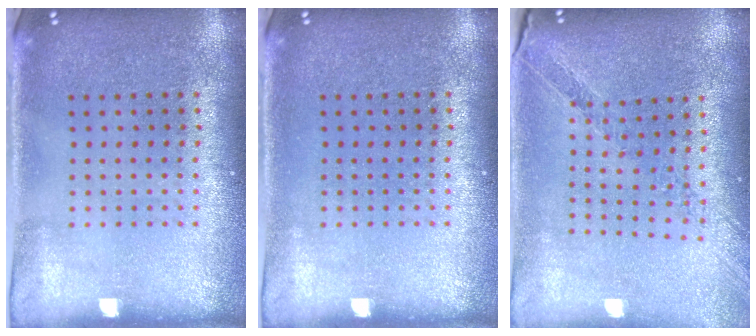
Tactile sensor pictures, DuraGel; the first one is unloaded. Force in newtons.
{"total": 0.0}
{"total": 0.6, "press": 0.6, "slide": 0.1}